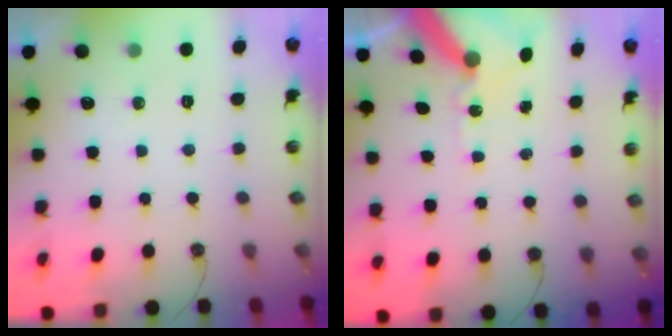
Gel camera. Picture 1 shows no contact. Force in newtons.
{"total": 10.3, "press": 10.2, "slide": 1.4}